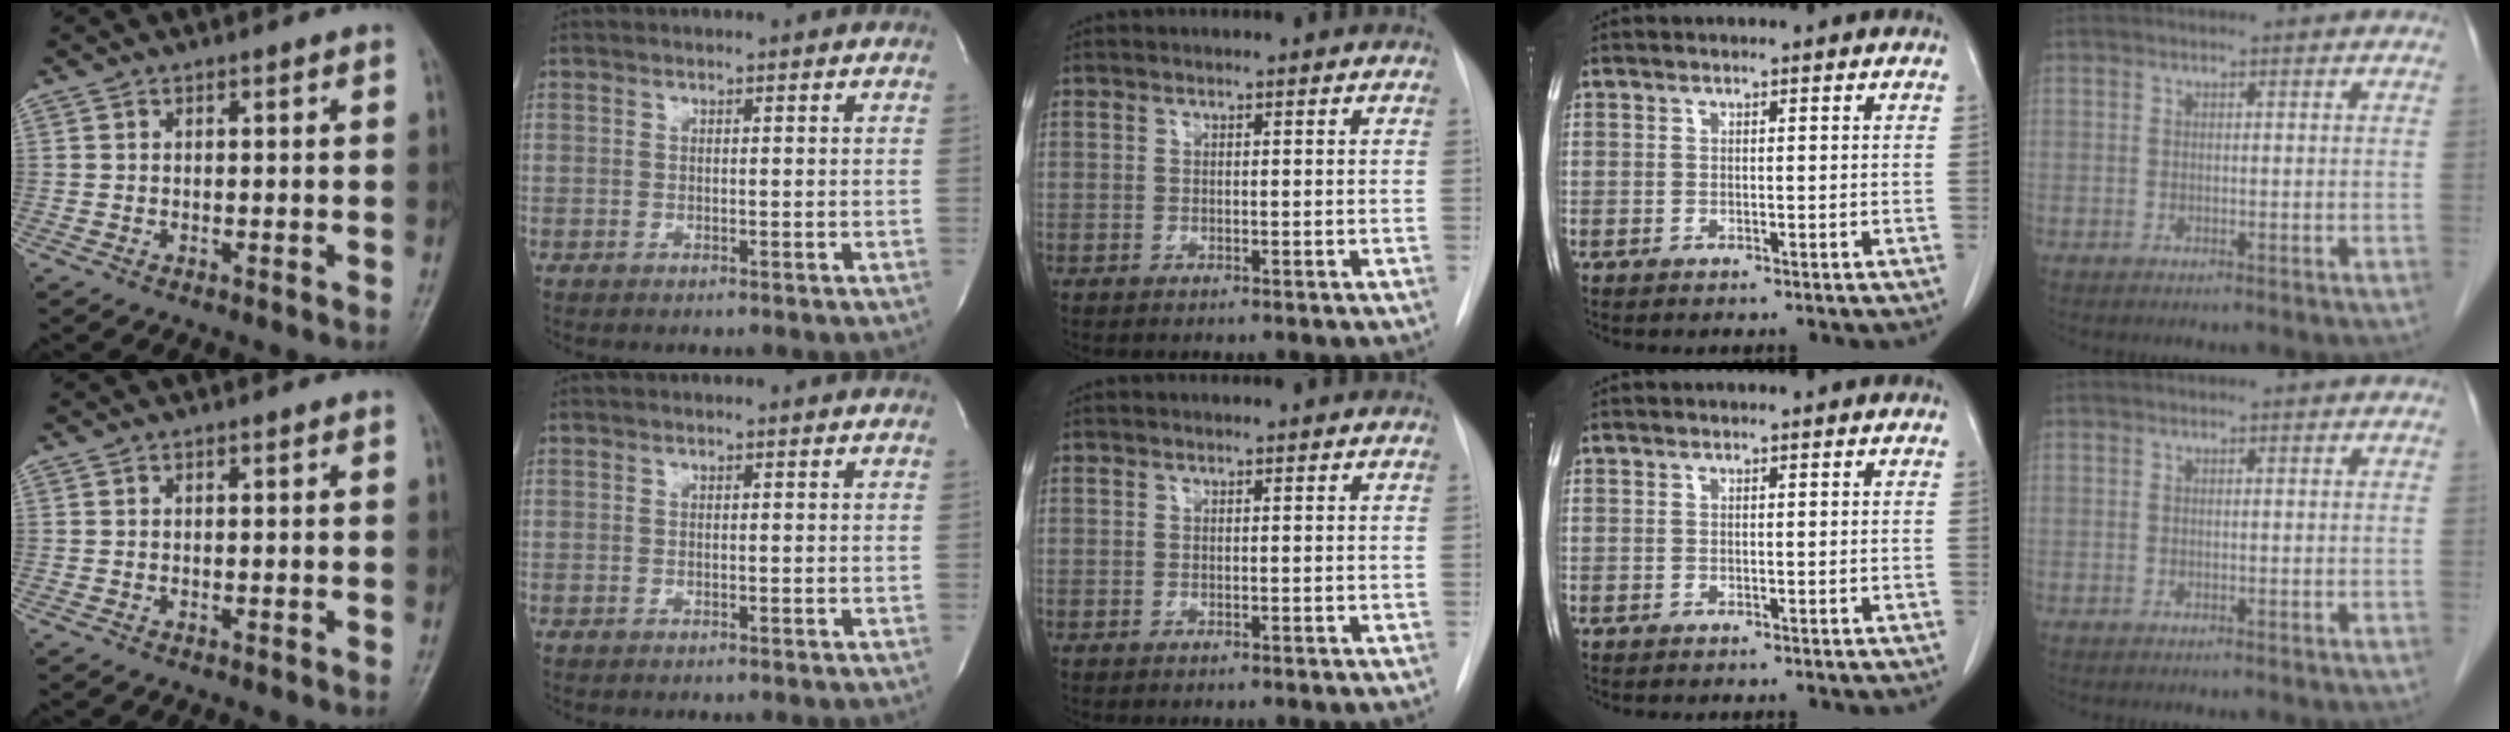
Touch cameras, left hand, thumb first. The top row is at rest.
{}